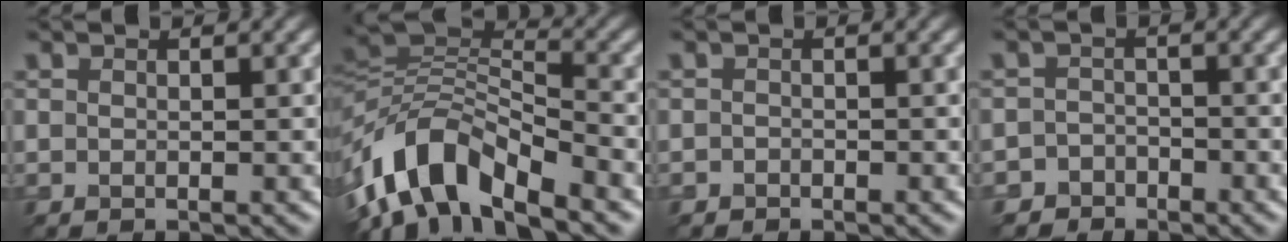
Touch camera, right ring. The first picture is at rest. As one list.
[{"total": 8.7, "force": [-4.9, 3.8, 6.0], "torque": [-0.098, 0.016, -0.102]}, {"total": 0.7, "force": [-0.5, 0.1, -0.5], "torque": [0.007, 0.005, -0.011]}, {"total": 2.5, "force": [-1.9, 1.4, -0.8], "torque": [0.029, 0.011, -0.036]}]